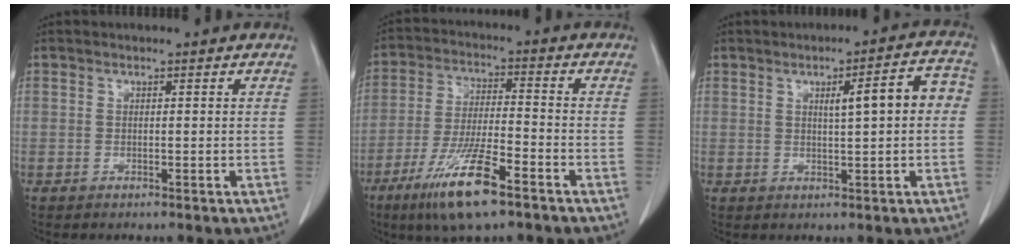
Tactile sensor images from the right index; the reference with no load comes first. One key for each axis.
{"total": 11.8, "fx": -7.1, "fy": 1.5, "fz": 9.3, "tx": -0.186, "ty": -0.025, "tz": -0.127}
{"total": 6.9, "fx": 0.8, "fy": 1.1, "fz": 6.8, "tx": -0.092, "ty": 0.023, "tz": 0.011}